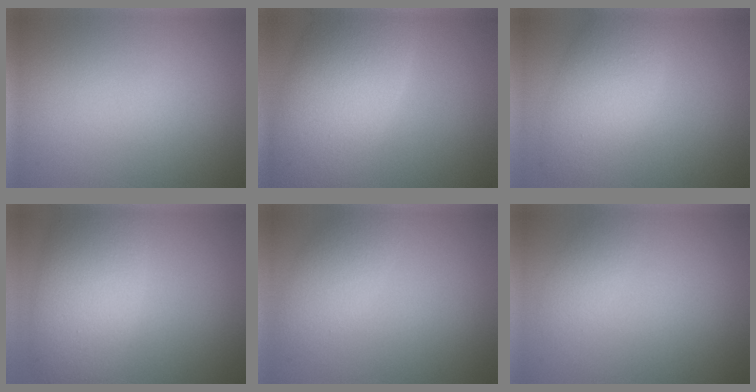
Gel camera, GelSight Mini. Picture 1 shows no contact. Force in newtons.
{"total": 10.0, "press": 10.0, "slide": 0.6}
{"total": 5.0, "press": 5.0, "slide": 0.2}
{"total": 7.4, "press": 7.4, "slide": 0.4}
{"total": 3.0, "press": 3.0, "slide": 0.1}
{"total": 1.5, "press": 1.5, "slide": 0.1}